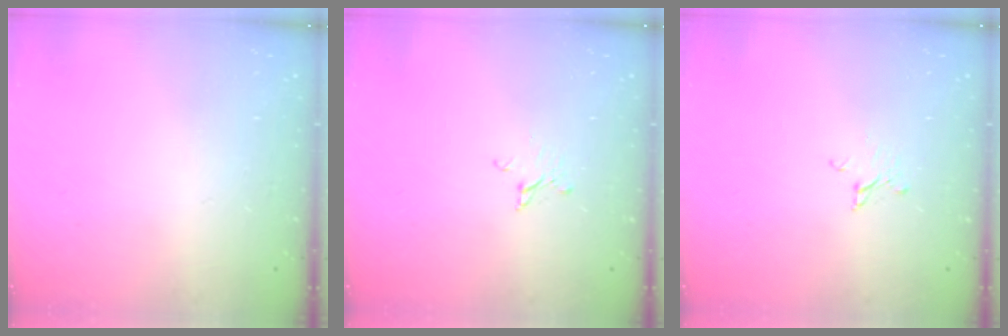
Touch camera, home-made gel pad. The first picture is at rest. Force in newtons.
{"total": 2.0, "press": 2.0, "slide": 0.1}
{"total": 2.0, "press": 2.0, "slide": 0.1}